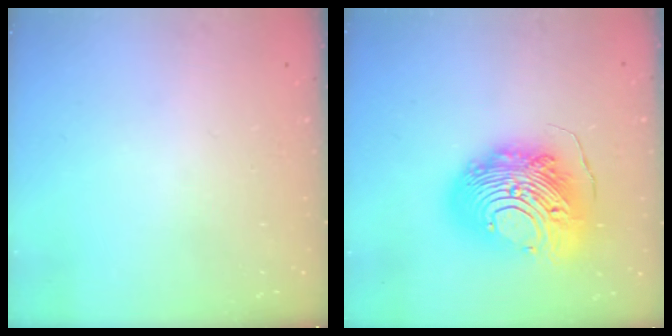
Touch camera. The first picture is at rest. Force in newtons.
{"total": 20.9, "press": 20.8, "slide": 2.0}